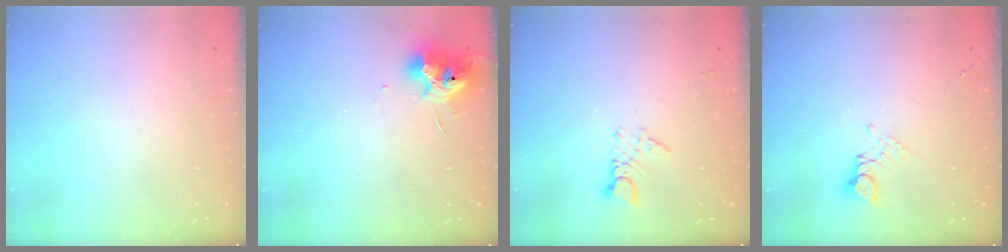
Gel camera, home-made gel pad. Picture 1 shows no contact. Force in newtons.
{"total": 11.6, "press": 11.6, "slide": 0.5}
{"total": 2.4, "press": 2.4, "slide": 0.2}
{"total": 3.1, "press": 3.1, "slide": 0.4}